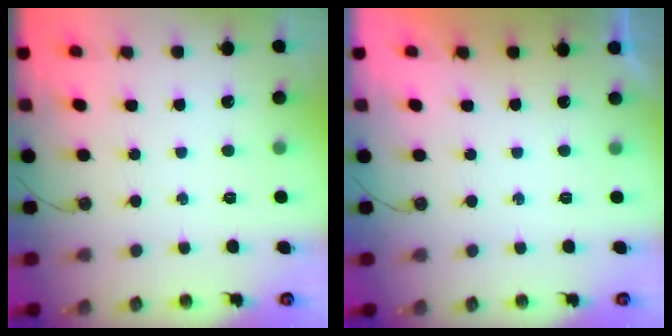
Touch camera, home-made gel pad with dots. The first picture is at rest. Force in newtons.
{"total": 0.0}